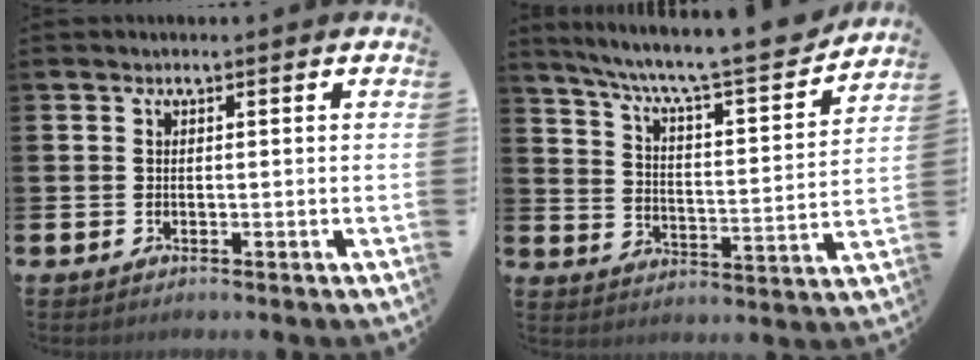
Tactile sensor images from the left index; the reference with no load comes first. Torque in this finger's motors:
{"motor_torque": [0.43, -0.45, 0.62, 0.11]}